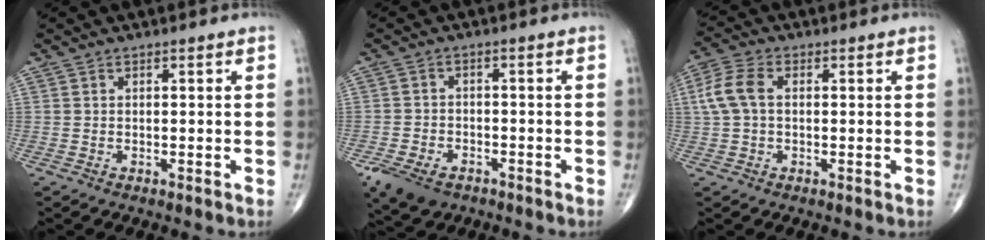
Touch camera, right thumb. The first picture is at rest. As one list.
[{"total": 7.7, "force": [-4.6, 4.8, 3.8], "torque": [-0.069, 0.017, -0.075]}, {"total": 6.5, "force": [0.7, 4.0, 5.1], "torque": [-0.123, 0.020, 0.011]}]